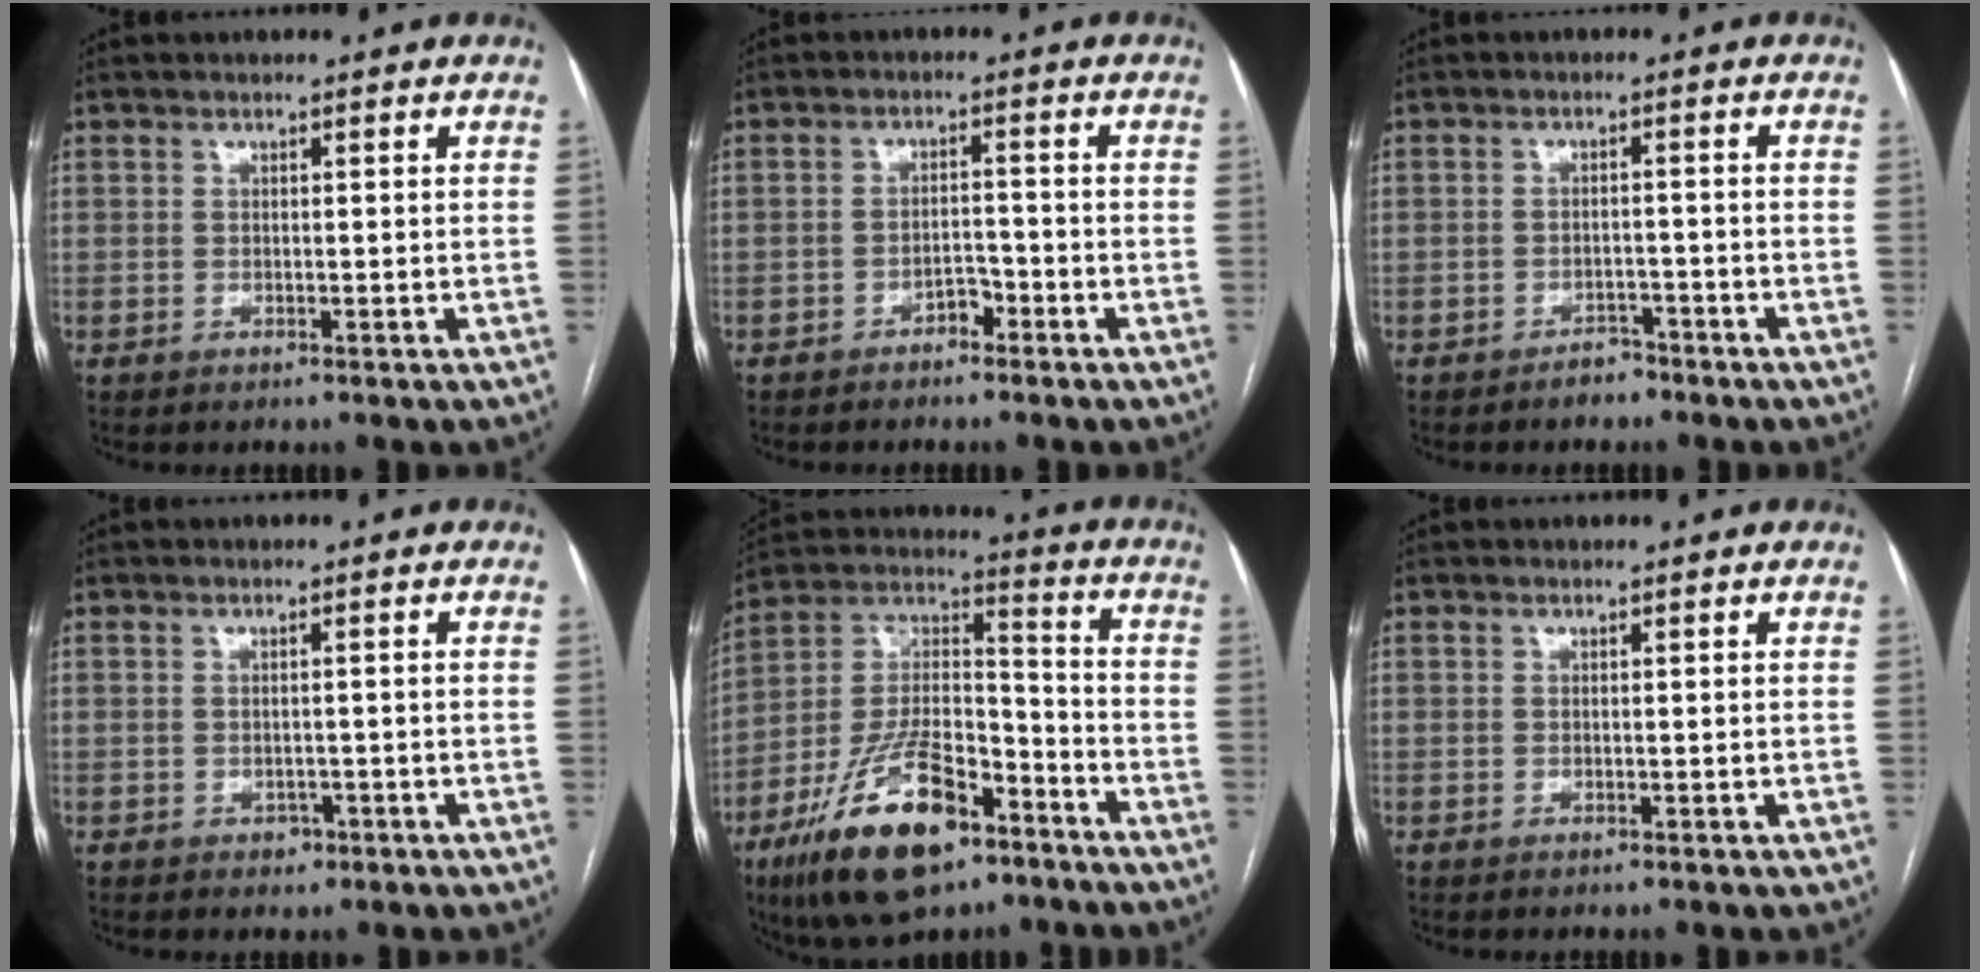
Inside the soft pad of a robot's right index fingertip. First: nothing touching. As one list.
[{"total": 2.6, "force": [-1.9, 1.3, 1.3], "torque": [-0.017, 0.007, -0.031]}, {"total": 2.5, "force": [-2.0, 1.3, 0.5], "torque": [-0.007, 0.006, -0.030]}, {"total": 1.7, "force": [-0.8, 1.3, 0.6], "torque": [-0.006, 0.004, -0.006]}, {"total": 20.3, "force": [-12.0, 7.8, 14.4], "torque": [-0.294, 0.004, -0.212]}, {"total": 0.0}]